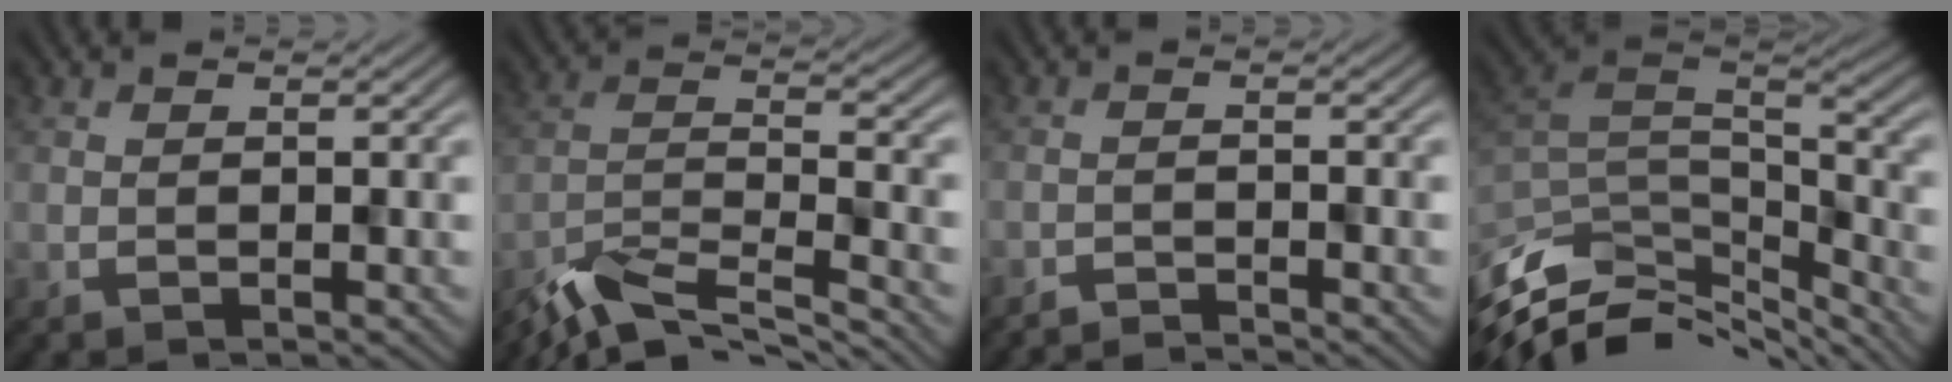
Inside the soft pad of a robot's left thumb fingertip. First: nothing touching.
{"total": 9.6, "force": [-8.0, 2.1, 5.0], "torque": [-0.094, -0.005, -0.147]}
{"total": 2.6, "force": [-2.6, 0.1, 0.2], "torque": [0.000, 0.001, -0.049]}
{"total": 11.6, "force": [-8.0, 5.2, 6.5], "torque": [-0.180, -0.007, -0.122]}